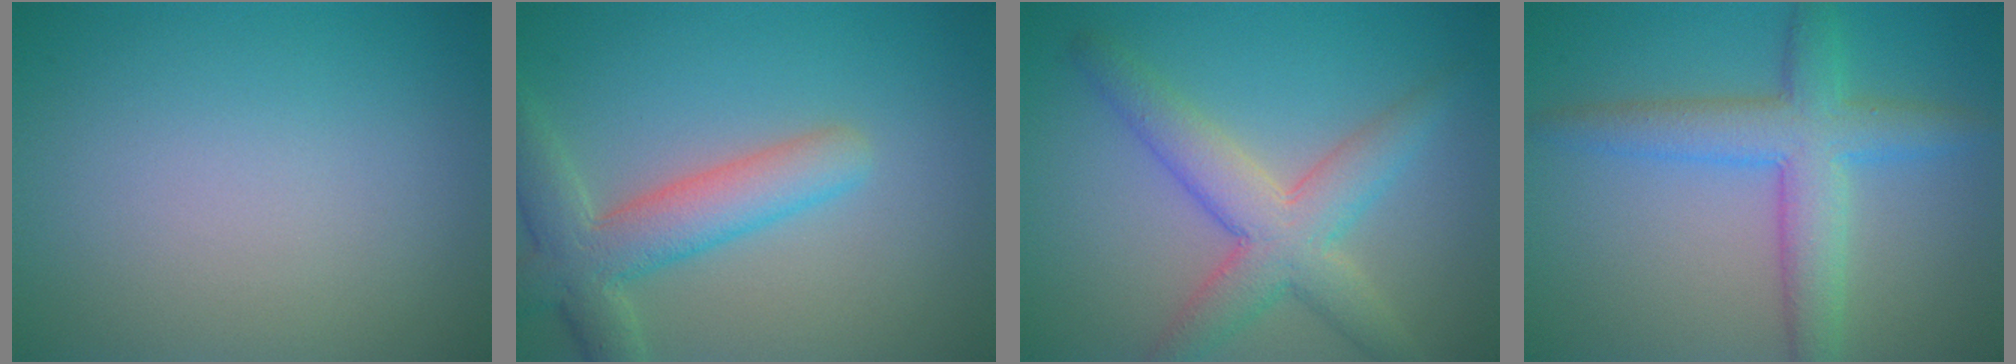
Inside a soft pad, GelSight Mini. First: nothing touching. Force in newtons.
{"total": 5.4, "press": 5.4, "slide": 0.4}
{"total": 5.4, "press": 5.4, "slide": 0.3}
{"total": 5.4, "press": 5.4, "slide": 0.1}